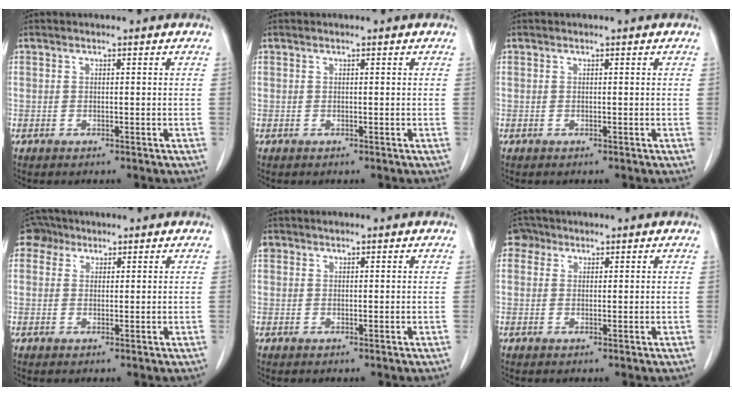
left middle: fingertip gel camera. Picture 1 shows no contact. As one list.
[{"total": 0.0}, {"total": 0.0}, {"total": 2.7, "force": [1.8, 2.0, 0.2], "torque": [-0.004, 0.011, 0.028]}, {"total": 1.0, "force": [0.7, 0.7, 0.2], "torque": [-0.006, 0.012, 0.014]}, {"total": 2.3, "force": [1.3, 1.8, 0.3], "torque": [-0.003, 0.007, 0.020]}]